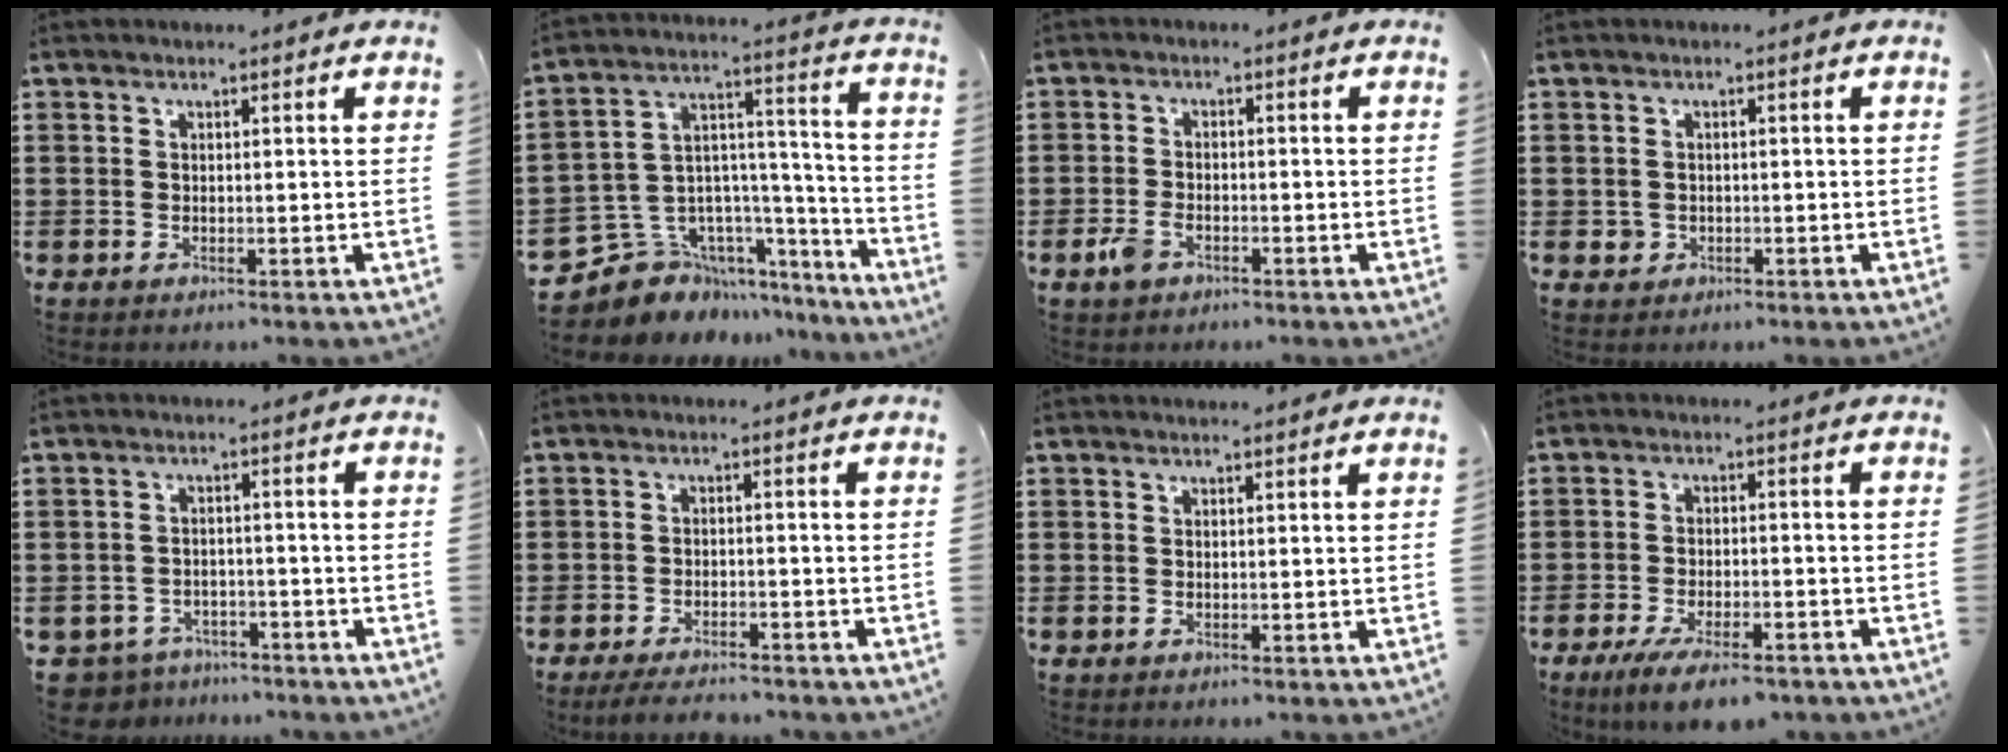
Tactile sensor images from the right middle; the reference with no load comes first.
{"total": 7.7, "force": [-5.7, 5.1, 0.5], "torque": [-0.044, -0.010, -0.107]}
{"total": 3.0, "force": [-1.6, 1.5, 2.0], "torque": [-0.057, -0.006, -0.036]}
{"total": 1.0, "force": [-0.2, 0.9, 0.3], "torque": [-0.008, 0.006, -0.005]}
{"total": 3.3, "force": [-3.2, 0.8, -0.1], "torque": [-0.023, -0.008, -0.075]}
{"total": 3.2, "force": [-3.0, 0.3, 1.1], "torque": [-0.019, -0.001, -0.057]}
{"total": 0.6, "force": [0.6, 0.0, 0.0], "torque": [-0.001, -0.003, 0.011]}
{"total": 5.7, "force": [-4.4, 1.0, 3.5], "torque": [-0.068, -0.008, -0.080]}